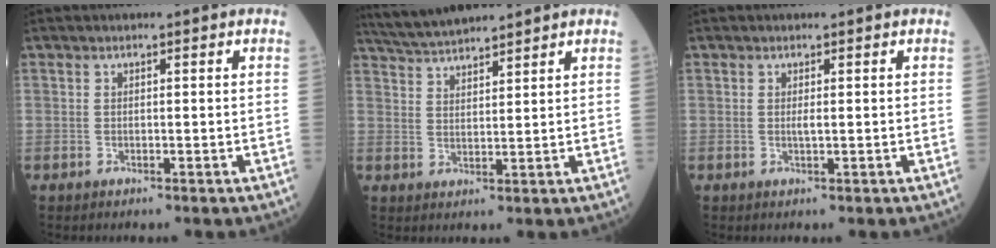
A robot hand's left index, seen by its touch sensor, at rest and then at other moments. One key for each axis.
{"total": 8.2, "fx": 7.7, "fy": 0.2, "fz": 2.6, "tx": -0.059, "ty": 0.030, "tz": 0.144}
{"total": 0.7, "fx": 0.2, "fy": 0.1, "fz": 0.6, "tx": -0.017, "ty": -0.002, "tz": 0.004}